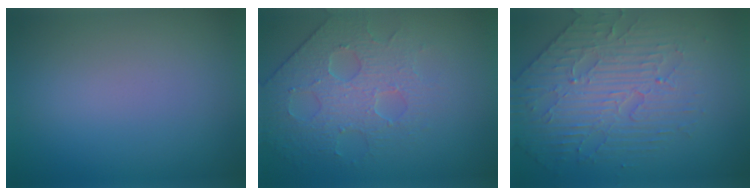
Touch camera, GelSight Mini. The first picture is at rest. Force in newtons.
{"total": 3.9, "press": 3.8, "slide": 1.1}
{"total": 4.1, "press": 4.1, "slide": 0.1}